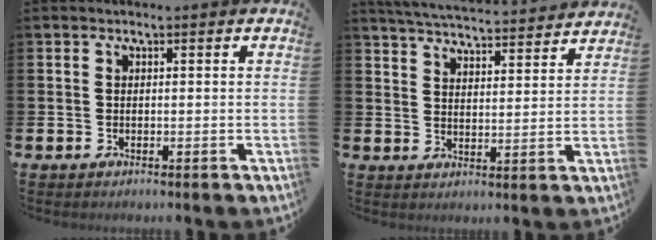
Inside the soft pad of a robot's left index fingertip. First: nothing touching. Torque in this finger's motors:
{"motor_torque": [0.85, -1.28, 0.28, 0.10]}